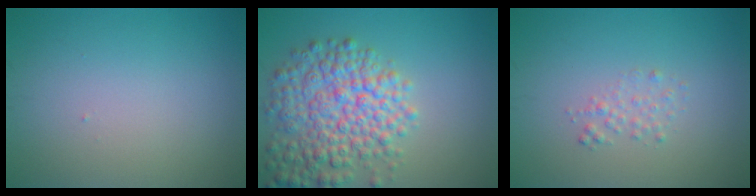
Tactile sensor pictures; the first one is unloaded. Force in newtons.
{"total": 7.3, "press": 7.3, "slide": 0.3}
{"total": 1.2, "press": 1.2, "slide": 0.0}